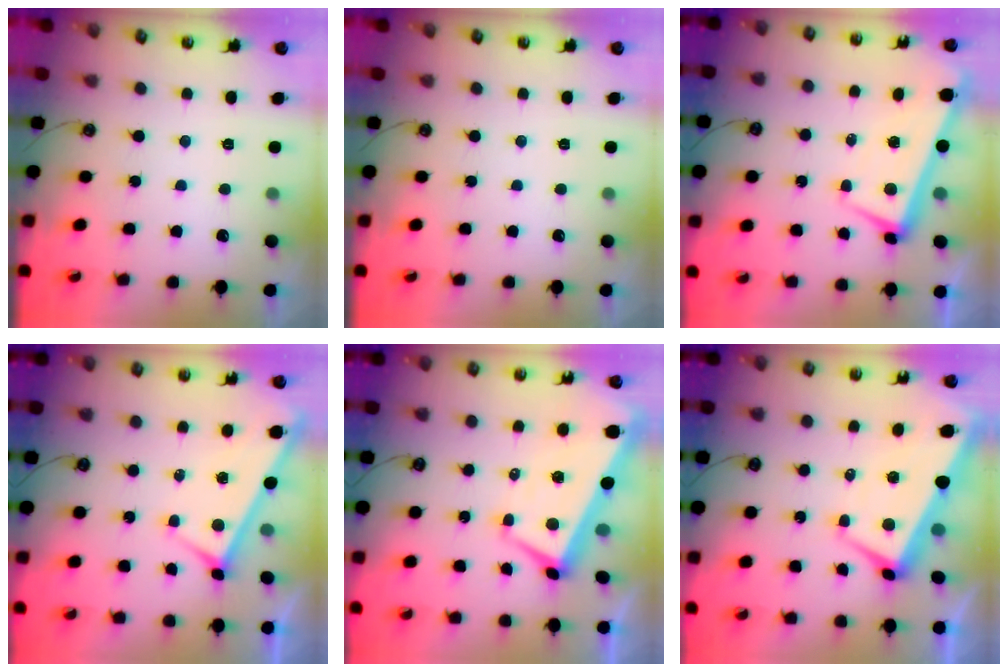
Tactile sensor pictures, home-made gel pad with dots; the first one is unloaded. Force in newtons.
{"total": 0.0}
{"total": 2.0, "press": 1.8, "slide": 0.9}
{"total": 4.5, "press": 4.5, "slide": 0.2}
{"total": 4.7, "press": 4.6, "slide": 0.9}
{"total": 1.4, "press": 1.0, "slide": 0.9}